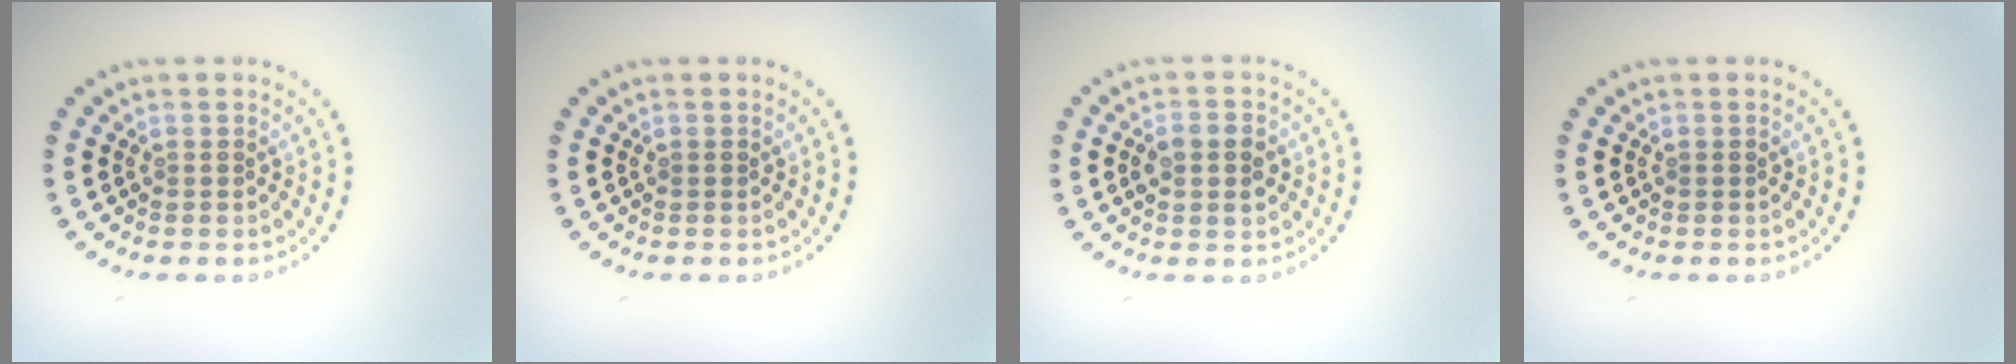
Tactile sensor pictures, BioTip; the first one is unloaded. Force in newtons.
{"total": 0.0}
{"total": 2.7, "press": 2.7, "slide": 0.1}
{"total": 0.0}